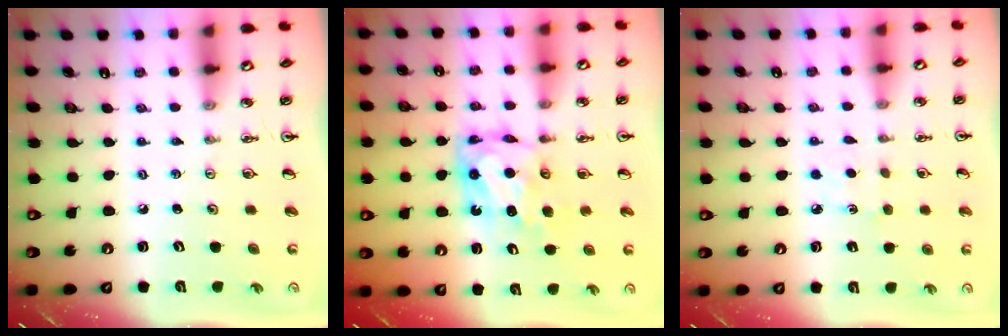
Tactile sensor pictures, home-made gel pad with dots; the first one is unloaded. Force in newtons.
{"total": 7.8, "press": 7.7, "slide": 0.7}
{"total": 4.2, "press": 4.1, "slide": 0.5}